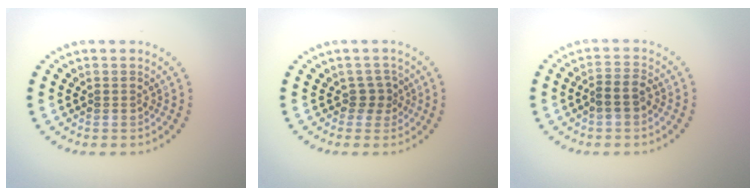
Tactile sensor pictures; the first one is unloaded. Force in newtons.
{"total": 1.9, "press": 1.4, "slide": 1.4}
{"total": 2.2, "press": 2.0, "slide": 1.0}